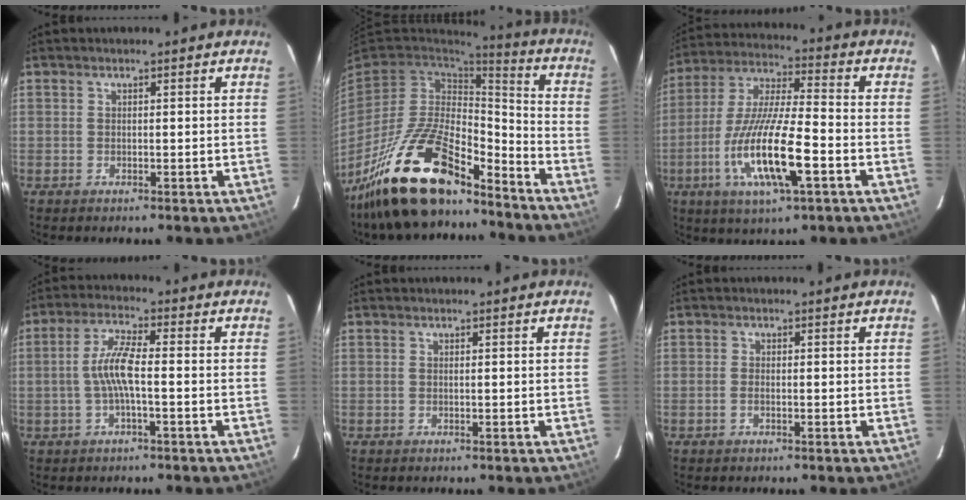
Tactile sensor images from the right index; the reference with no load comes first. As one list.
[{"total": 22.1, "force": [-16.0, 7.5, 13.2], "torque": [-0.265, -0.019, -0.284]}, {"total": 16.9, "force": [-6.0, 3.3, 15.4], "torque": [-0.314, -0.018, -0.115]}, {"total": 6.2, "force": [-1.2, 0.6, 6.1], "torque": [-0.127, 0.008, -0.022]}, {"total": 0.0}, {"total": 1.2, "force": [-0.5, 0.5, 0.9], "torque": [-0.021, 0.001, -0.011]}]